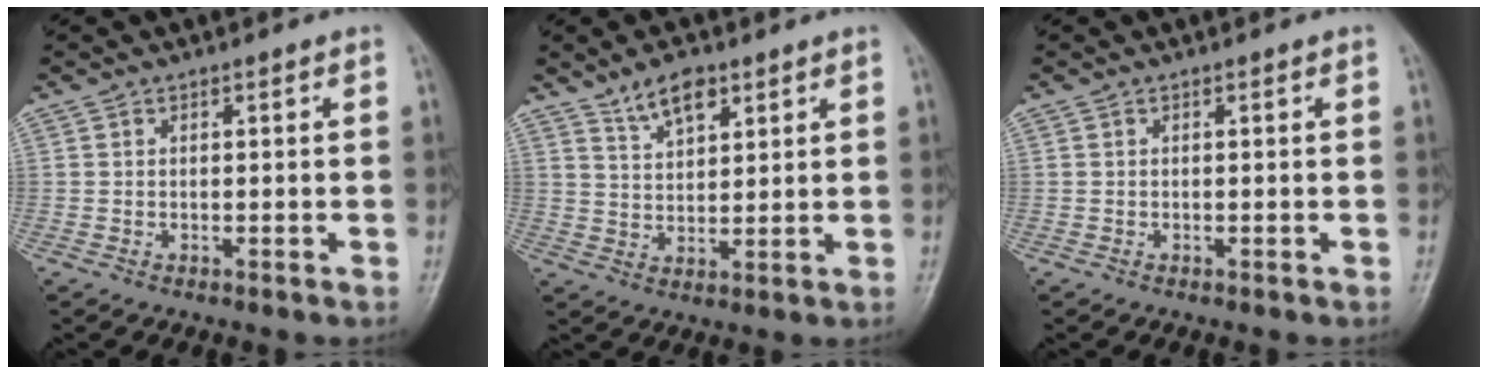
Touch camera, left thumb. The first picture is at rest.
{"total": 6.1, "force": [4.2, 2.8, 3.5], "torque": [-0.046, -0.025, 0.078]}
{"total": 0.0}